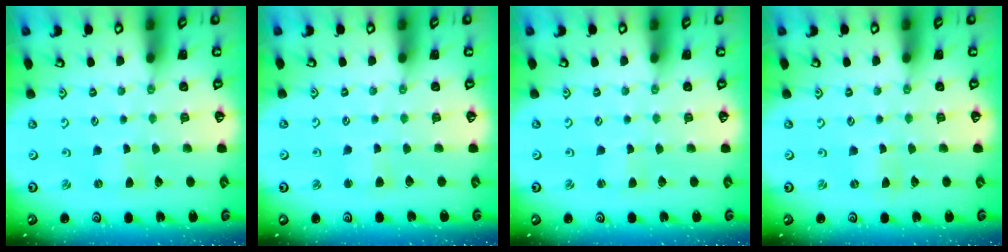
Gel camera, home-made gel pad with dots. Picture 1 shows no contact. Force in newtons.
{"total": 2.6, "press": 2.6, "slide": 0.4}
{"total": 1.5, "press": 1.5, "slide": 0.3}
{"total": 0.0}